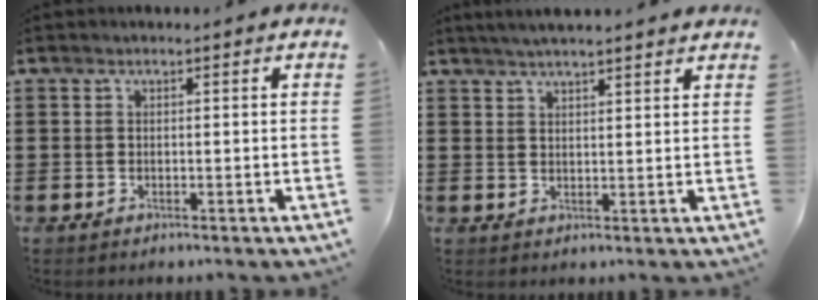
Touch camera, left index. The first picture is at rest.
{"total": 2.9, "force": [2.7, -0.2, 1.0], "torque": [-0.024, -0.002, 0.049]}